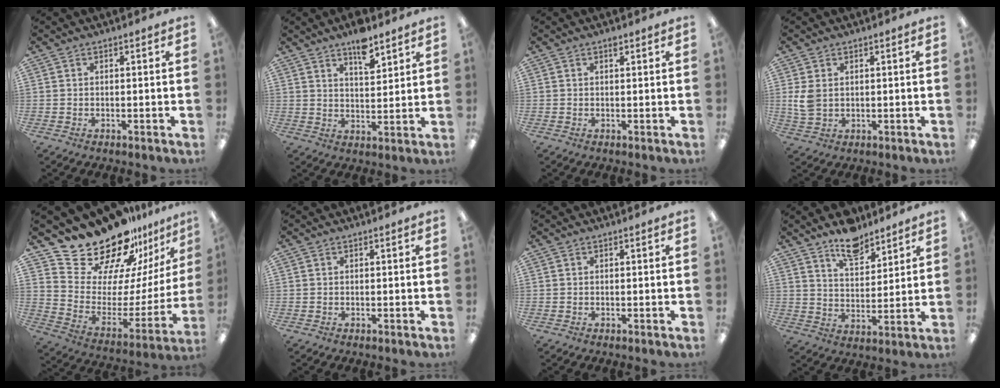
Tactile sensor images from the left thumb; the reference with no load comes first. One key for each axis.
{"total": 7.7, "fx": 5.8, "fy": 2.9, "fz": 4.1, "tx": -0.054, "ty": -0.036, "tz": 0.098}
{"total": 1.5, "fx": 1.1, "fy": 0.5, "fz": 0.9, "tx": -0.011, "ty": -0.003, "tz": 0.017}
{"total": 4.8, "fx": 1.1, "fy": 3.4, "fz": 3.1, "tx": -0.074, "ty": 0.001, "tz": 0.020}
{"total": 24.6, "fx": 21.1, "fy": 9.4, "fz": 8.3, "tx": -0.142, "ty": -0.162, "tz": 0.384}
{"total": 0.0}
{"total": 0.0}
{"total": 9.8, "fx": 8.0, "fy": 4.2, "fz": 3.8, "tx": -0.050, "ty": -0.050, "tz": 0.143}